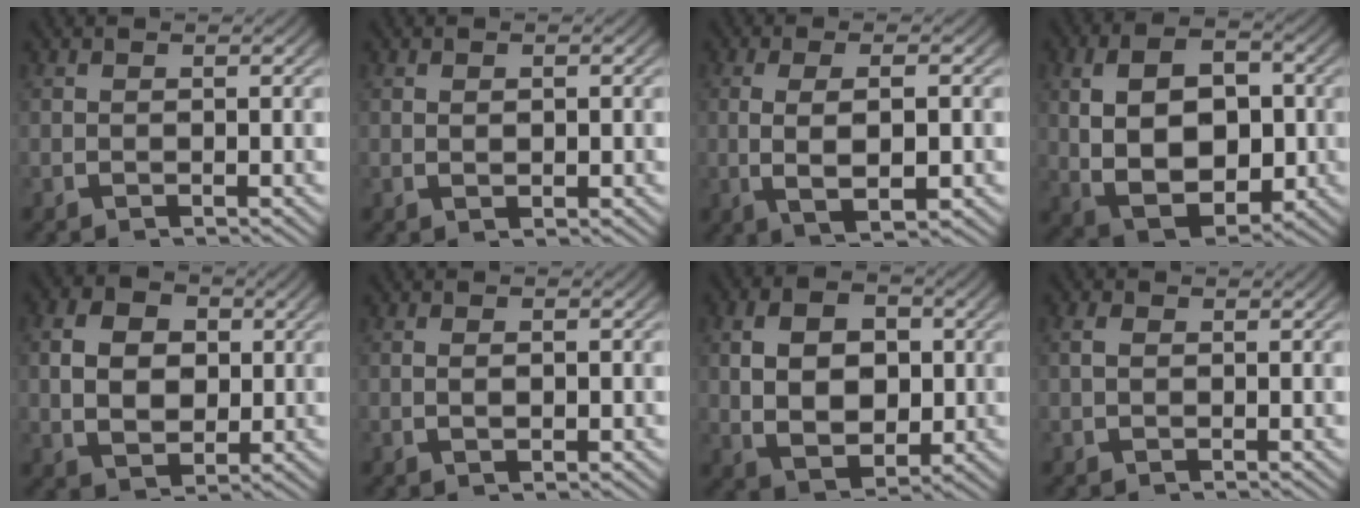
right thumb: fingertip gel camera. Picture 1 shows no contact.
{"total": 0.8, "force": [0.2, 0.4, 0.7], "torque": [-0.010, -0.005, 0.008]}
{"total": 5.9, "force": [-0.6, 2.7, 5.2], "torque": [-0.104, -0.011, 0.001]}
{"total": 13.2, "force": [-1.1, 9.1, 9.5], "torque": [-0.193, -0.046, 0.005]}
{"total": 6.8, "force": [0.5, 5.0, 4.5], "torque": [-0.078, -0.020, 0.021]}
{"total": 1.2, "force": [-0.1, 0.5, 1.1], "torque": [-0.019, -0.004, 0.001]}
{"total": 9.1, "force": [-0.1, 6.4, 6.5], "torque": [-0.119, -0.029, 0.014]}
{"total": 1.1, "force": [0.2, 0.8, 0.8], "torque": [-0.015, -0.002, 0.005]}